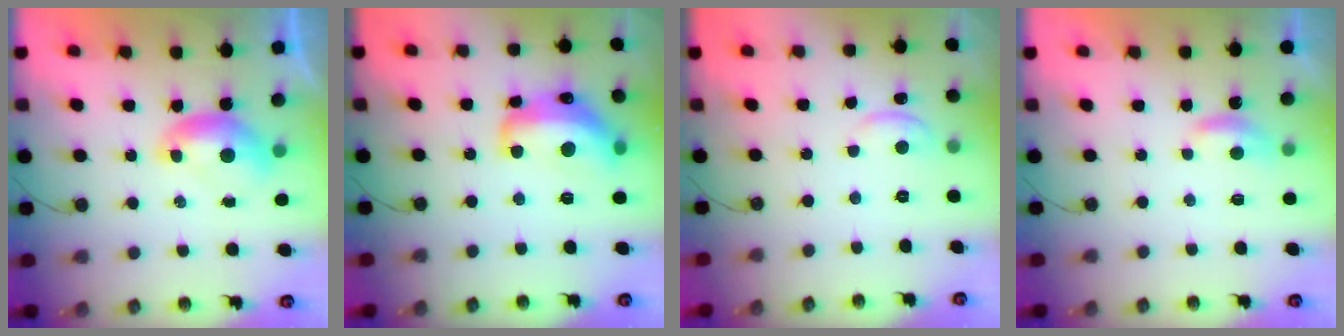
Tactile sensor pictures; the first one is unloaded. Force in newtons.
{"total": 10.7, "press": 10.7, "slide": 1.0}
{"total": 0.6, "press": 0.4, "slide": 0.5}
{"total": 1.1, "press": 0.8, "slide": 0.7}